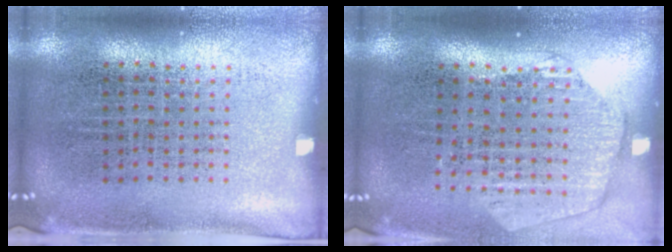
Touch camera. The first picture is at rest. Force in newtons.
{"total": 1.6, "press": 1.5, "slide": 0.7}